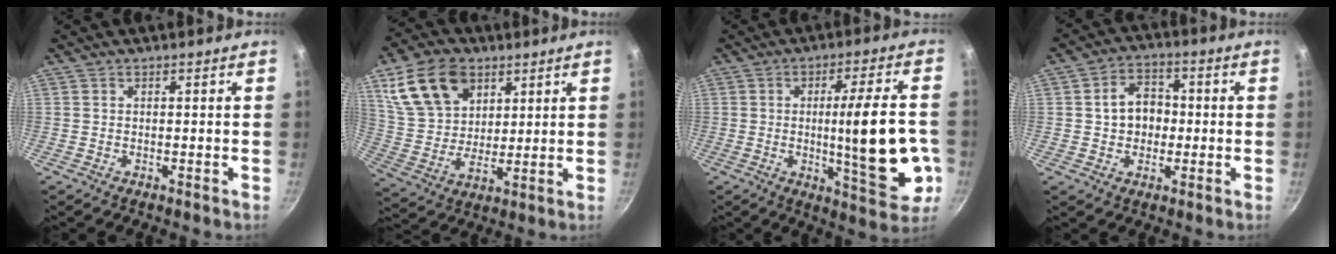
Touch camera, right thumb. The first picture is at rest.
{"total": 15.7, "force": [7.5, 10.4, 9.0], "torque": [-0.143, -0.013, 0.151]}
{"total": 18.2, "force": [-2.4, 4.1, 17.6], "torque": [-0.234, 0.002, -0.026]}
{"total": 7.9, "force": [0.0, 6.3, 4.8], "torque": [-0.046, 0.016, -0.006]}